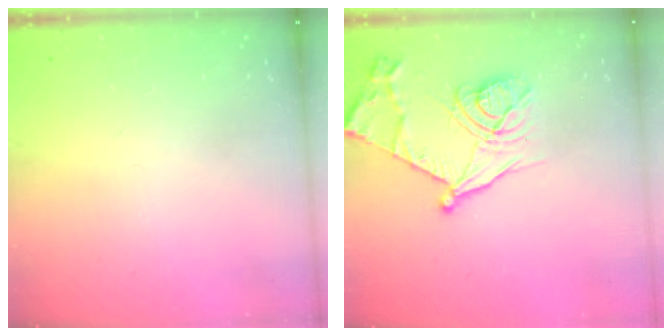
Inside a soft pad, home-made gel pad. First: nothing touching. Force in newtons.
{"total": 16.2, "press": 16.2, "slide": 1.4}